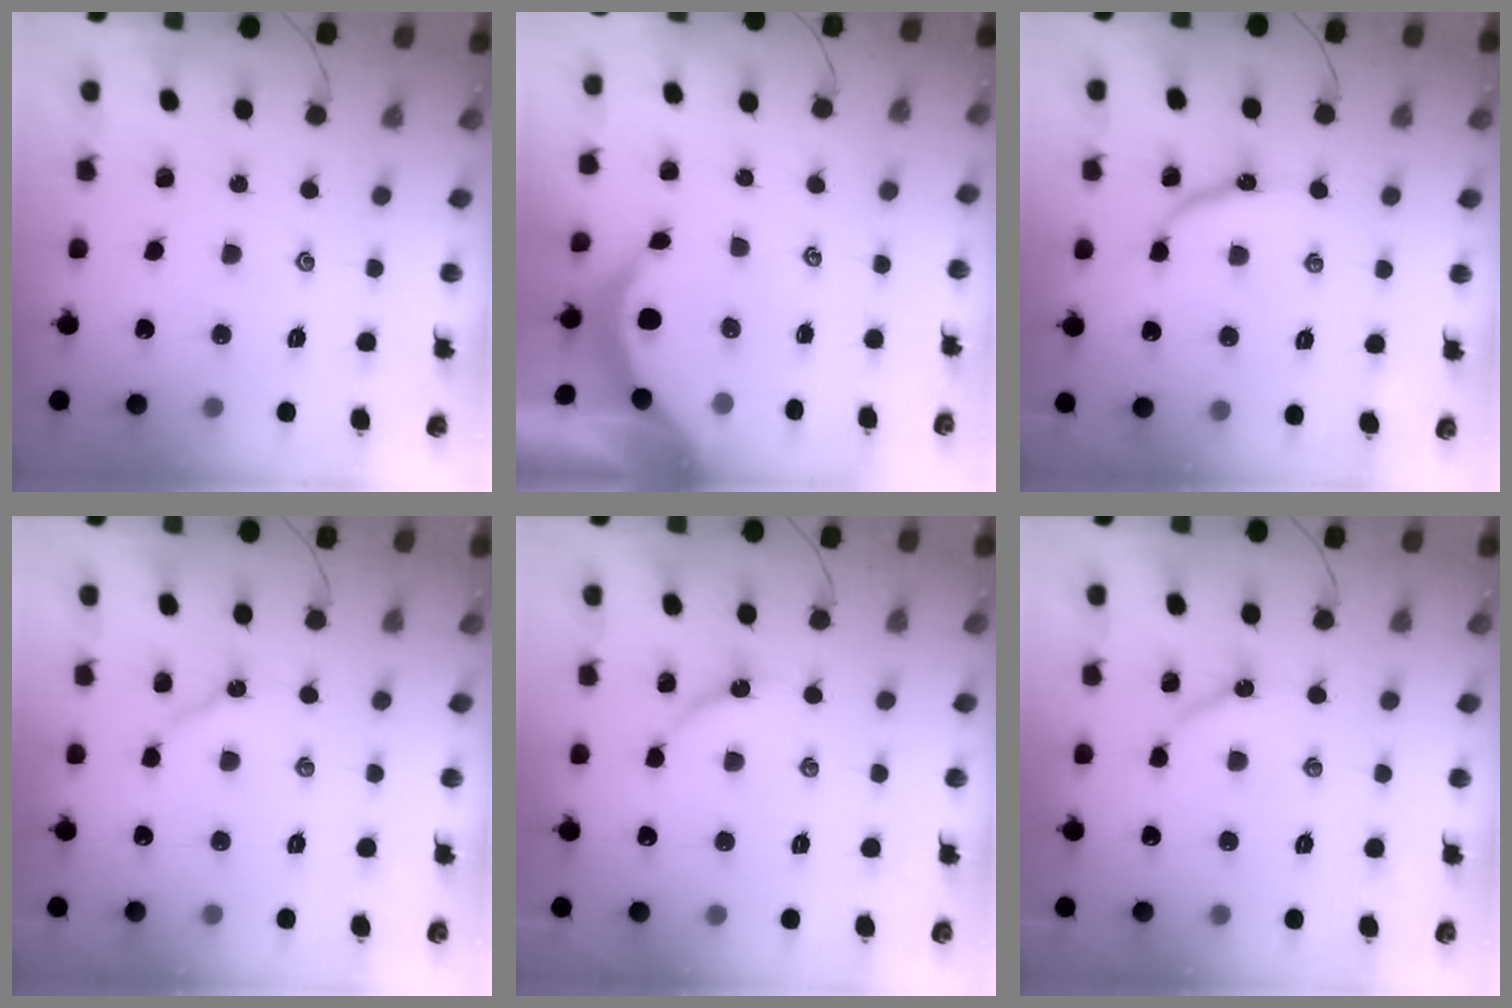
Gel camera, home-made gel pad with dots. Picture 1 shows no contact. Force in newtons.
{"total": 3.7, "press": 3.7, "slide": 0.4}
{"total": 8.0, "press": 8.0, "slide": 0.6}
{"total": 3.9, "press": 3.9, "slide": 0.6}
{"total": 4.7, "press": 4.6, "slide": 0.6}
{"total": 3.8, "press": 3.8, "slide": 0.5}